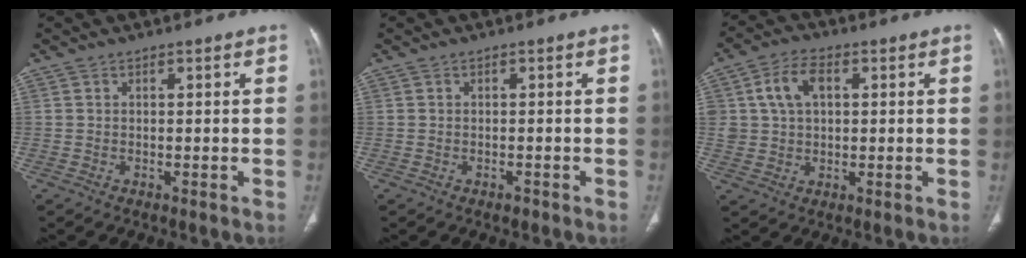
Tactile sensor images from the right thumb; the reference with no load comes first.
{"total": 1.0, "force": [-0.6, 0.6, 0.4], "torque": [-0.005, 0.002, -0.009]}
{"total": 7.7, "force": [2.0, 5.3, 5.3], "torque": [-0.088, 0.007, 0.036]}